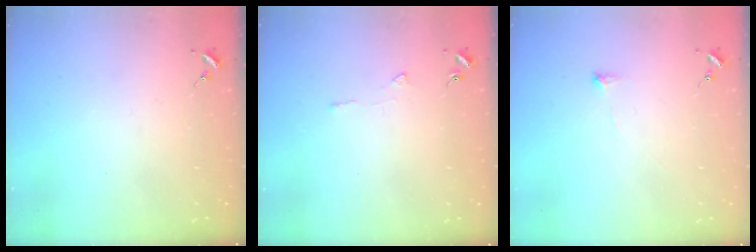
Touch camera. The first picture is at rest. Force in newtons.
{"total": 3.4, "press": 3.3, "slide": 0.5}
{"total": 5.8, "press": 5.7, "slide": 0.9}